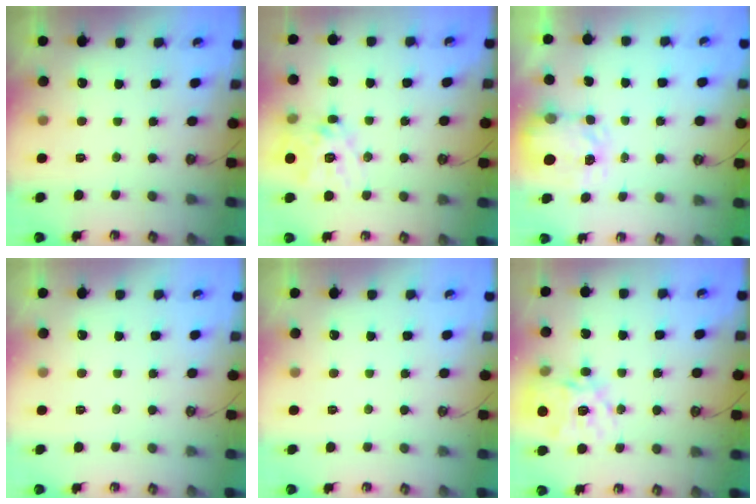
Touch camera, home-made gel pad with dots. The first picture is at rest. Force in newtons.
{"total": 14.9, "press": 14.8, "slide": 1.3}
{"total": 3.8, "press": 3.7, "slide": 0.6}
{"total": 0.0}
{"total": 0.0}
{"total": 18.9, "press": 18.8, "slide": 1.8}